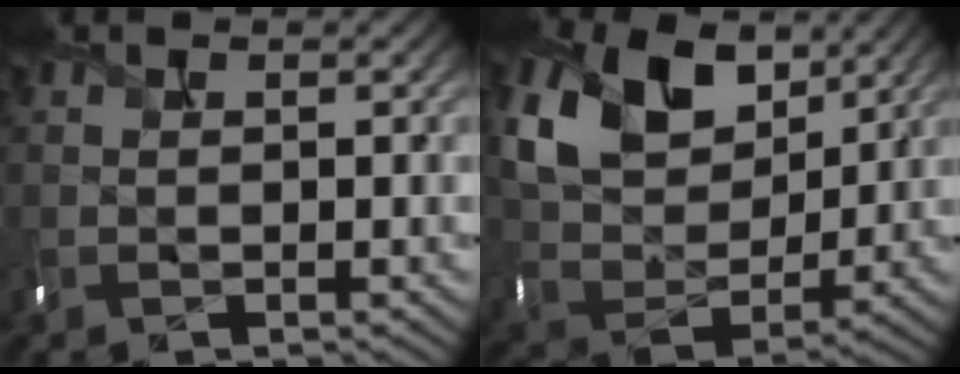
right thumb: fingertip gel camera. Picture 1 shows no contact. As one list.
[{"total": 11.9, "force": [5.8, 7.8, 6.8], "torque": [-0.169, 0.003, 0.104]}]